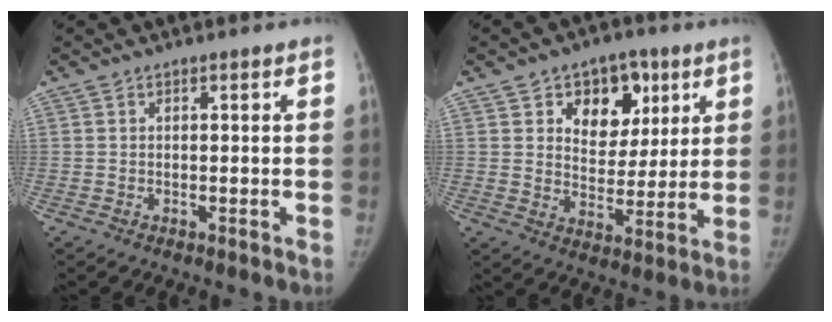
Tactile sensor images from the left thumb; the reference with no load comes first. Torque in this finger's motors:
{"motor_torque": [0.43, 0.49, 0.12, 0.31, 0.01]}